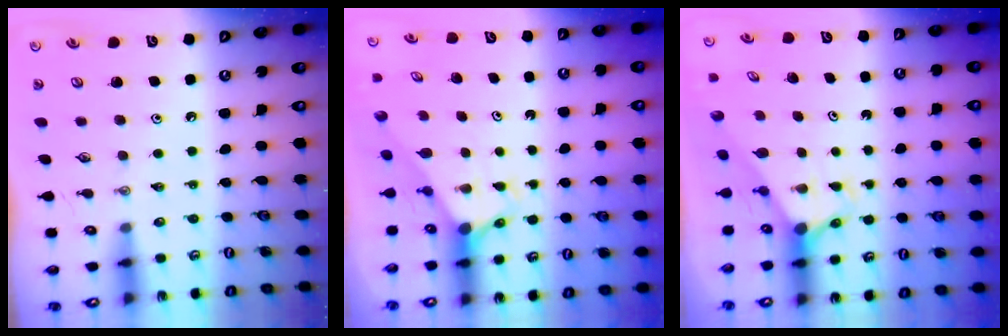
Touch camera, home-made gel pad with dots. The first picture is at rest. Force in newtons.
{"total": 2.9, "press": 2.9, "slide": 0.0}
{"total": 2.8, "press": 2.8, "slide": 0.1}